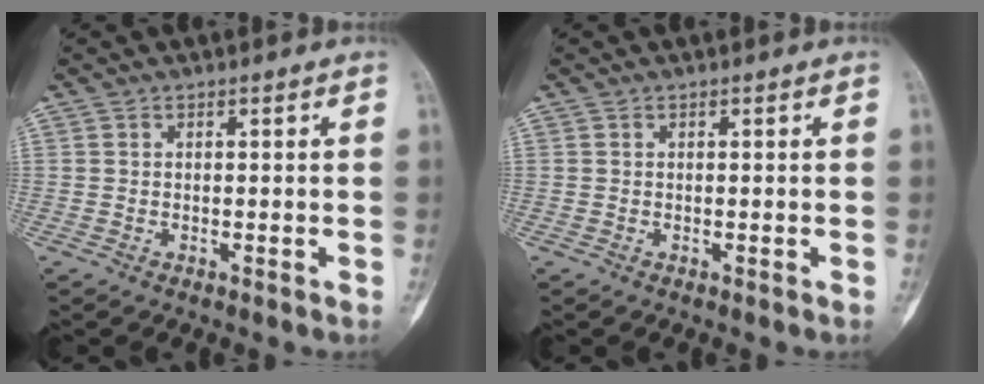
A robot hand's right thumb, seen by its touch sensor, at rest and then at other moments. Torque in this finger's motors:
{"motor_torque": [0.00, 0.00, 0.11, -0.11, 0.01]}